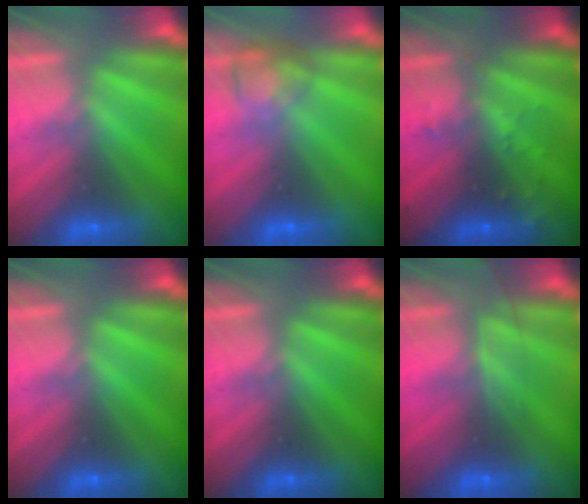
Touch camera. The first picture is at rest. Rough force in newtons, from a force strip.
{"total": 3.8}
{"total": 3.0}
{"total": 0.0}
{"total": 0.0}
{"total": 2.5}